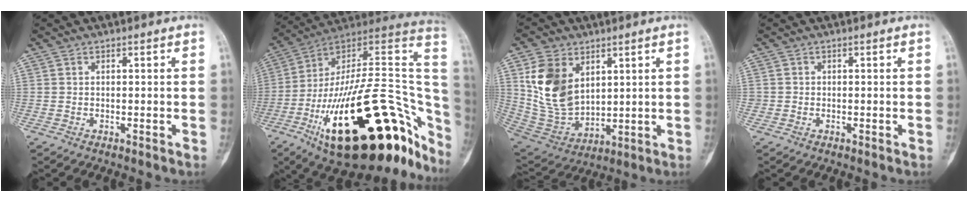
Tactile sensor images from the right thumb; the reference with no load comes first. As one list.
[{"total": 40.7, "force": [-15.6, 16.1, 34.0], "torque": [-0.431, 0.066, -0.243]}, {"total": 14.8, "force": [5.2, 9.9, 9.7], "torque": [-0.169, -0.027, 0.123]}, {"total": 0.5, "force": [0.0, 0.5, 0.0], "torque": [0.005, 0.005, 0.000]}]